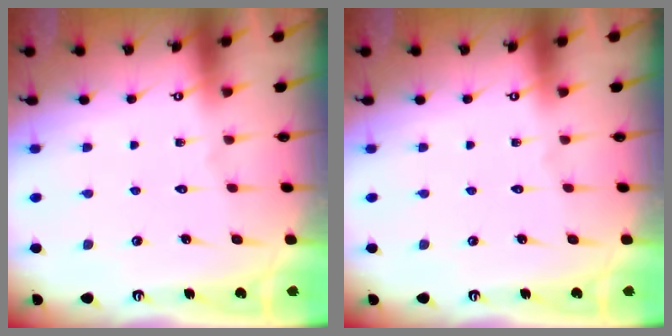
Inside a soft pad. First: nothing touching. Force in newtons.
{"total": 0.0}